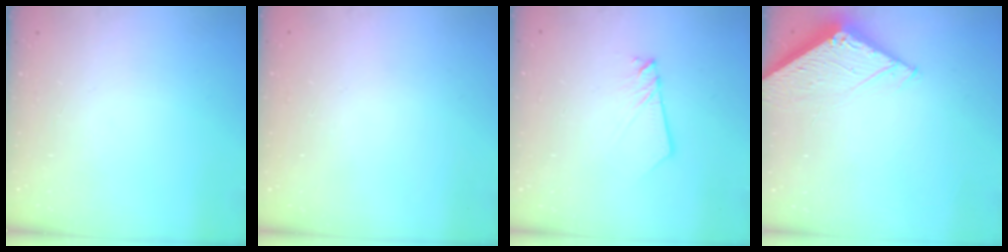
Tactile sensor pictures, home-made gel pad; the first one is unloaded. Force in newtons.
{"total": 0.0}
{"total": 2.7, "press": 2.6, "slide": 0.3}
{"total": 5.0, "press": 4.9, "slide": 0.5}